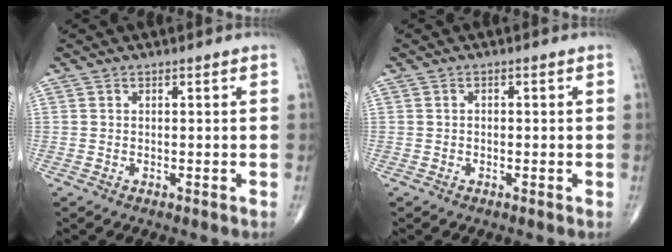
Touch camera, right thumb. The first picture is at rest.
{"total": 0.6, "force": [-0.2, 0.4, 0.3], "torque": [0.000, 0.003, -0.007]}